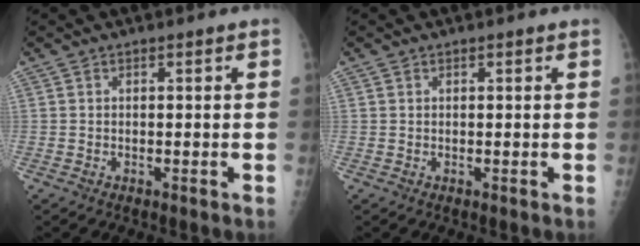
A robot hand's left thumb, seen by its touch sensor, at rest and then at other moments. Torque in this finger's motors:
{"motor_torque": [-0.20, -0.05, -0.08, -0.08, 0.02]}